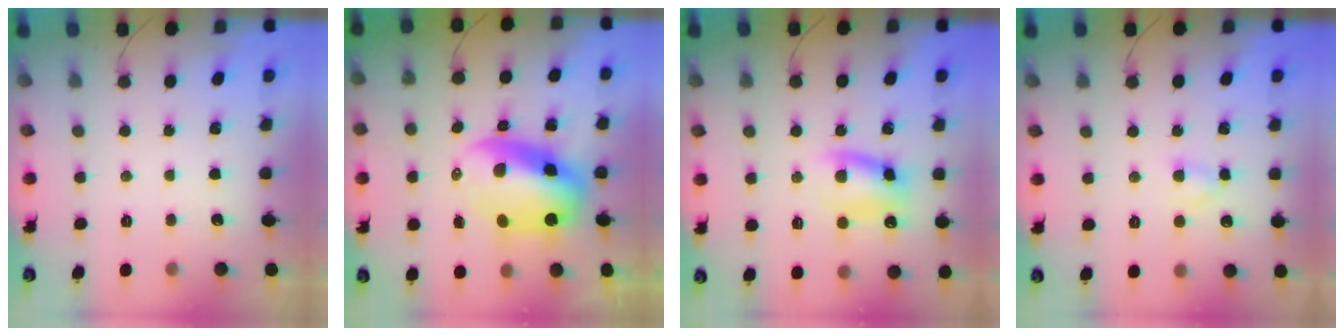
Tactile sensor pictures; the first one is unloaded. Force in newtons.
{"total": 10.9, "press": 10.5, "slide": 2.7}
{"total": 10.4, "press": 10.3, "slide": 1.7}
{"total": 2.6, "press": 2.3, "slide": 1.2}